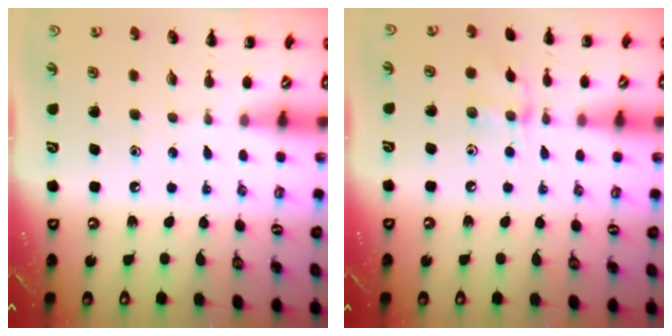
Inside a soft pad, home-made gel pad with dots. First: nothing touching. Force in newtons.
{"total": 6.7, "press": 6.6, "slide": 1.5}